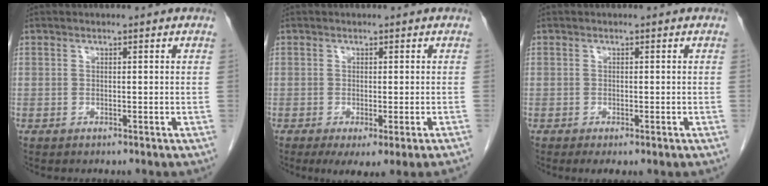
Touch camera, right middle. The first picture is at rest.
{"total": 6.0, "force": [-3.7, 0.4, 4.7], "torque": [-0.057, -0.016, -0.052]}
{"total": 2.4, "force": [-1.4, 0.6, 1.8], "torque": [-0.025, -0.006, -0.019]}